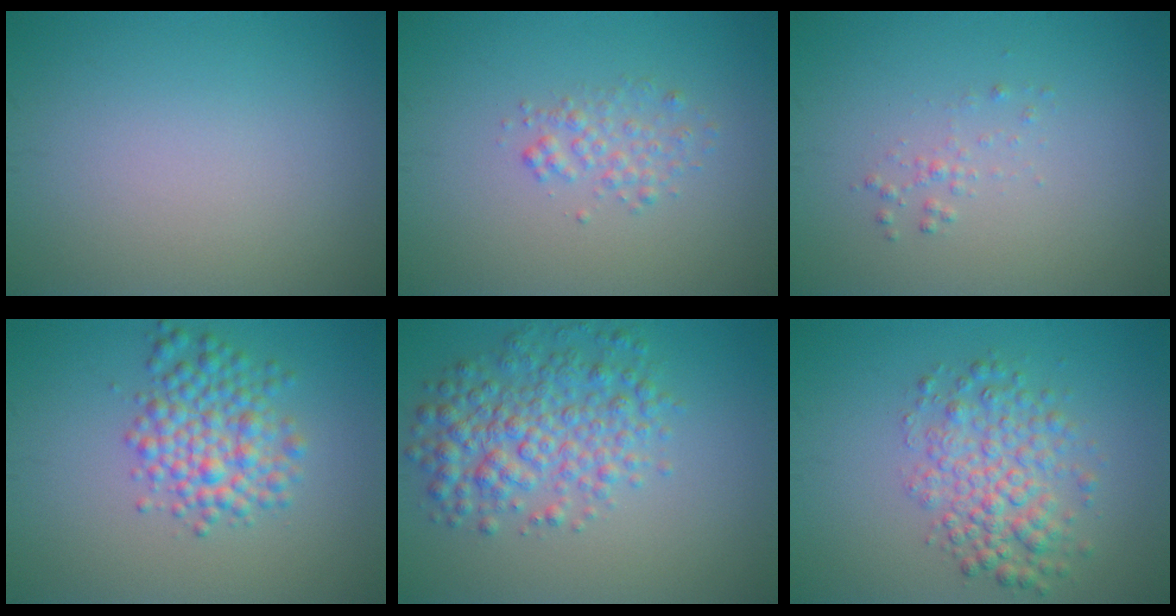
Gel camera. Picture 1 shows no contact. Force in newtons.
{"total": 1.8, "press": 1.8, "slide": 0.0}
{"total": 0.9, "press": 0.9, "slide": 0.0}
{"total": 4.5, "press": 4.5, "slide": 0.1}
{"total": 5.5, "press": 5.5, "slide": 0.1}
{"total": 4.6, "press": 4.6, "slide": 0.1}